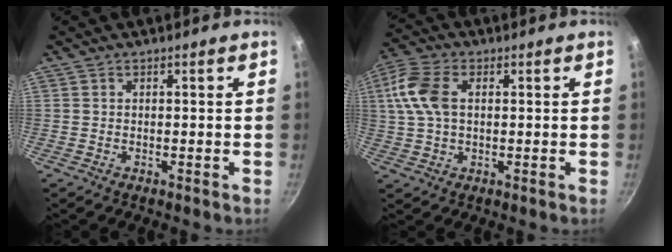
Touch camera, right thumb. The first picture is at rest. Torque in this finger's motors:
{"motor_torque": [0.06, 0.06, 0.46, 0.25, 0.08]}